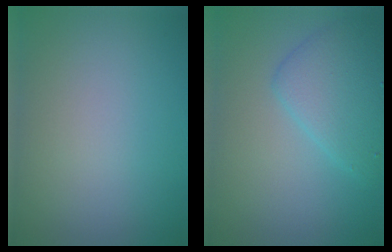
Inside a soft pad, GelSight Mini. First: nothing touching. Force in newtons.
{"total": 3.0, "press": 3.0, "slide": 0.1}